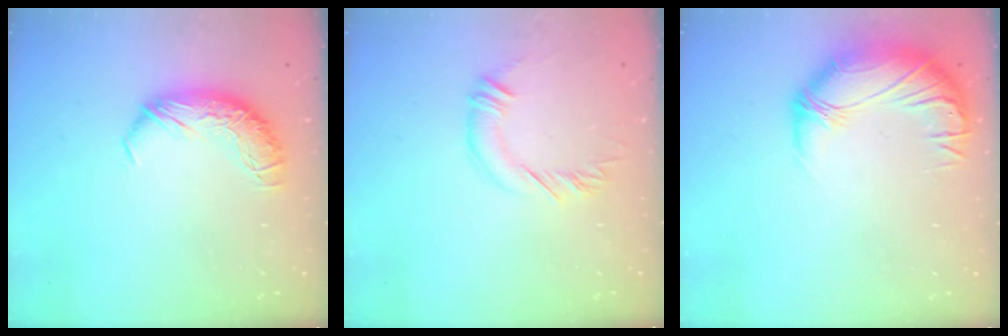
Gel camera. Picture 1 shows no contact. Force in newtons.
{"total": 2.8, "press": 2.8, "slide": 0.2}
{"total": 2.8, "press": 0.8, "slide": 2.7}